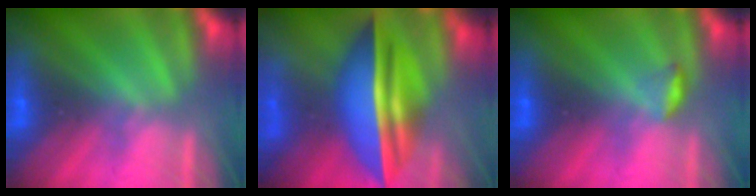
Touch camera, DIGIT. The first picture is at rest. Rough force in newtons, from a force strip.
{"total": 6.9}
{"total": 2.8}